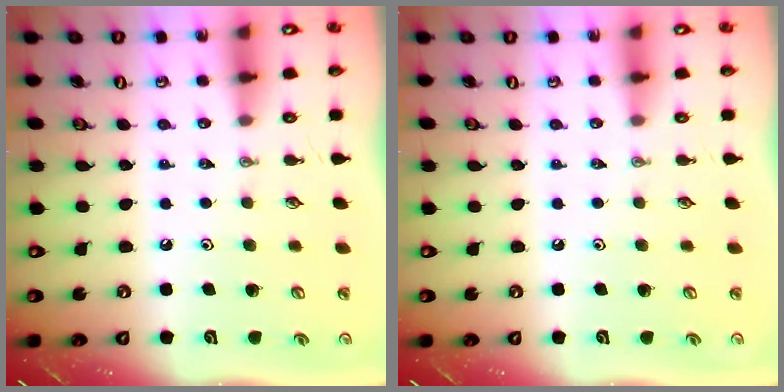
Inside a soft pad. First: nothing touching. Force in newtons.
{"total": 0.0}